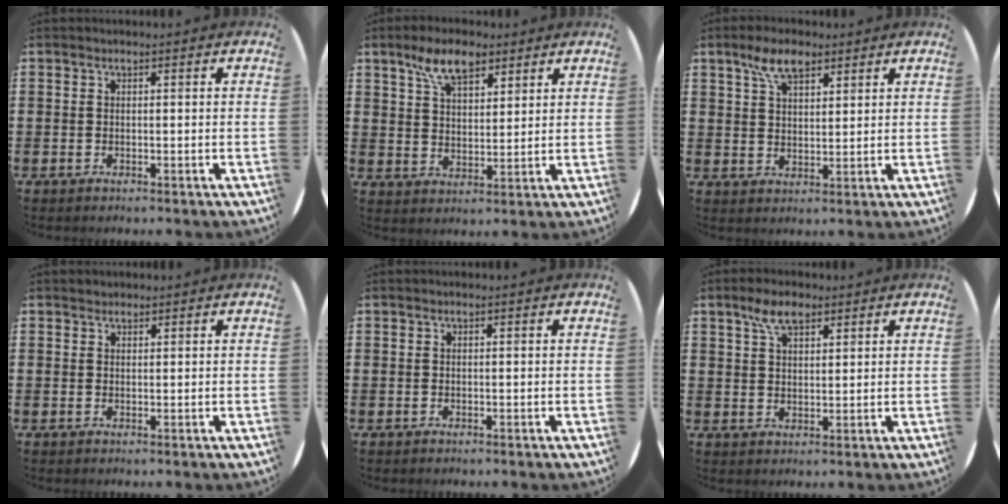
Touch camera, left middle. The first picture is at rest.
{"total": 7.2, "force": [5.0, 3.4, 3.9], "torque": [-0.076, -0.003, 0.089]}
{"total": 6.0, "force": [4.0, 2.8, 3.6], "torque": [-0.064, 0.000, 0.070]}
{"total": 0.8, "force": [0.8, 0.2, -0.1], "torque": [0.001, 0.003, 0.015]}
{"total": 0.0}
{"total": 5.0, "force": [3.3, 2.2, 3.0], "torque": [-0.050, 0.002, 0.057]}